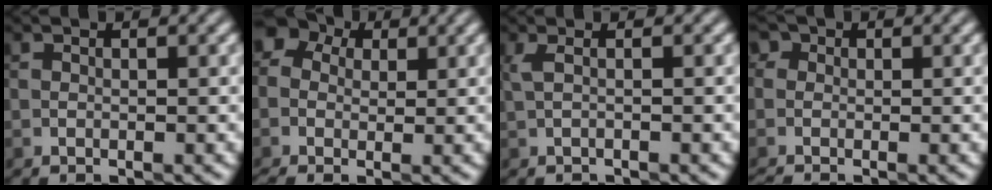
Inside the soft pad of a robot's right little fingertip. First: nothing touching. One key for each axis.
{"total": 4.6, "fx": 0.6, "fy": 4.0, "fz": 2.4, "tx": -0.046, "ty": 0.025, "tz": -0.005}
{"total": 0.8, "fx": -0.1, "fy": 0.2, "fz": 0.8, "tx": -0.016, "ty": 0.002, "tz": 0.000}
{"total": 2.3, "fx": -1.2, "fy": 1.8, "fz": 1.0, "tx": -0.011, "ty": 0.011, "tz": -0.034}